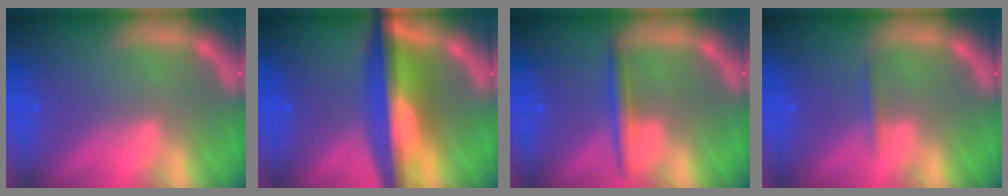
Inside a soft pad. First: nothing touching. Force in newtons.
{"total": 10.0}
{"total": 2.4}
{"total": 0.9}